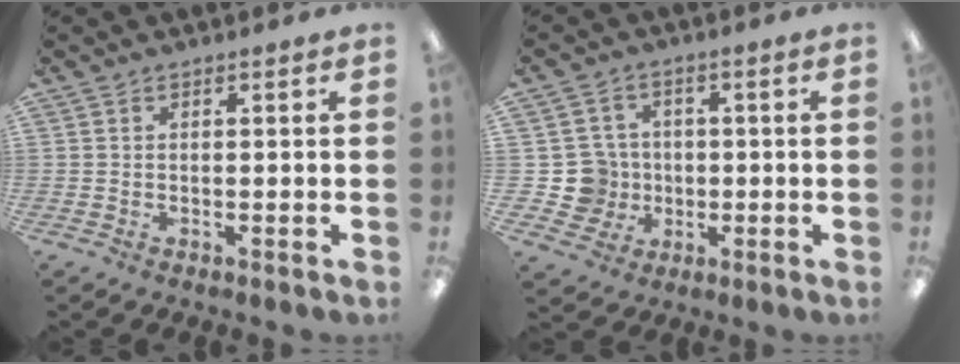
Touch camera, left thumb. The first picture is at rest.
{"total": 8.4, "force": [-0.6, 8.3, 1.5], "torque": [-0.053, 0.010, -0.002]}